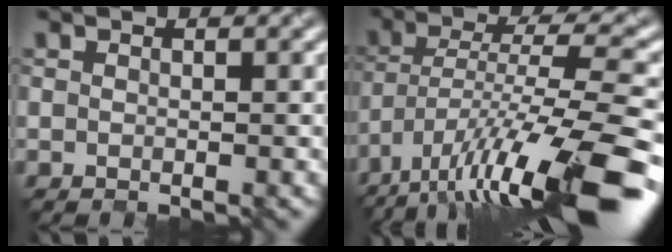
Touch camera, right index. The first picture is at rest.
{"total": 13.8, "force": [-8.4, 3.1, 10.5], "torque": [-0.183, 0.007, -0.140]}